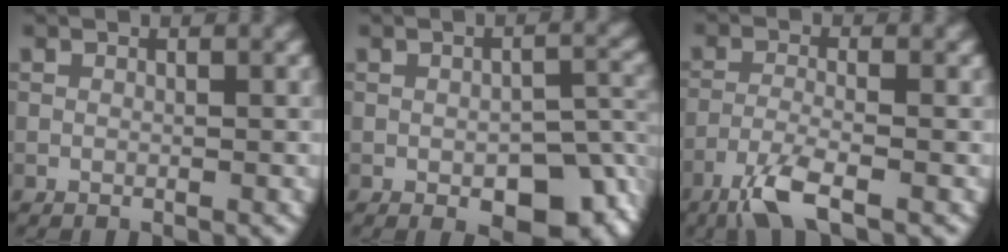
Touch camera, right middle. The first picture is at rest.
{"total": 7.3, "force": [-3.0, 3.4, 5.6], "torque": [-0.072, -0.010, -0.033]}
{"total": 4.1, "force": [-2.8, 0.7, 3.0], "torque": [-0.067, -0.006, -0.068]}